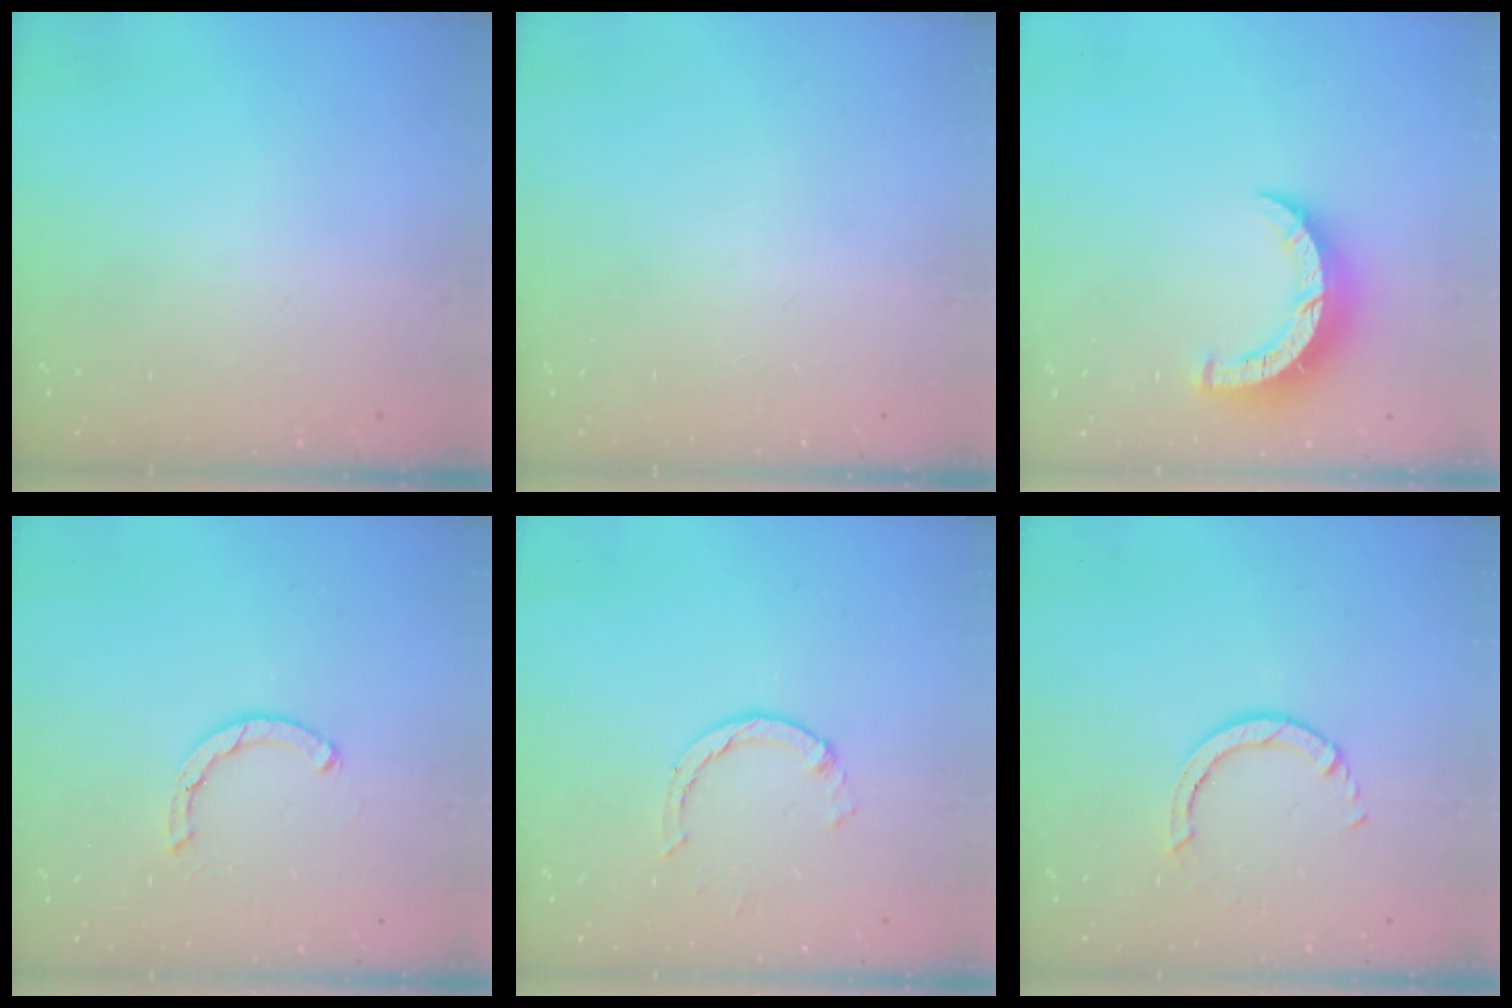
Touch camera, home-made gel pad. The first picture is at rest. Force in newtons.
{"total": 0.0}
{"total": 8.0, "press": 8.0, "slide": 0.3}
{"total": 2.5, "press": 2.5, "slide": 0.1}
{"total": 1.4, "press": 1.4, "slide": 0.2}
{"total": 3.0, "press": 3.0, "slide": 0.4}